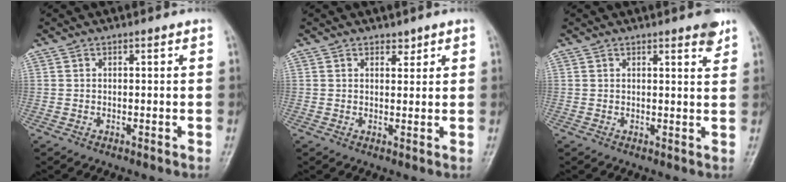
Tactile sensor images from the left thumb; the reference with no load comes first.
{"total": 1.7, "force": [1.3, 1.0, 0.5], "torque": [0.008, -0.008, 0.016]}
{"total": 3.2, "force": [2.3, 0.7, 2.1], "torque": [-0.019, -0.013, 0.027]}